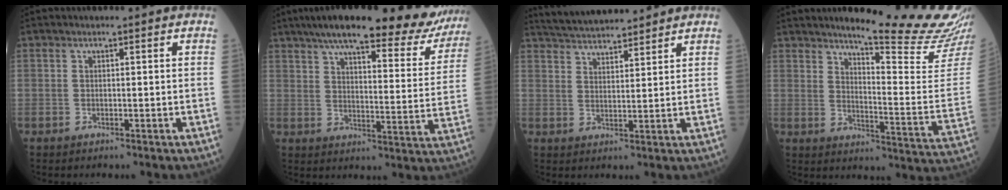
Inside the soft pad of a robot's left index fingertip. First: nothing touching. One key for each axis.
{"total": 27.7, "fx": 23.4, "fy": 5.3, "fz": 13.9, "tx": -0.202, "ty": -0.023, "tz": 0.288}
{"total": 9.9, "fx": 9.5, "fy": 0.8, "fz": 3.0, "tx": -0.062, "ty": 0.027, "tz": 0.156}
{"total": 18.0, "fx": 16.3, "fy": -1.6, "fz": 7.4, "tx": -0.117, "ty": -0.107, "tz": 0.199}